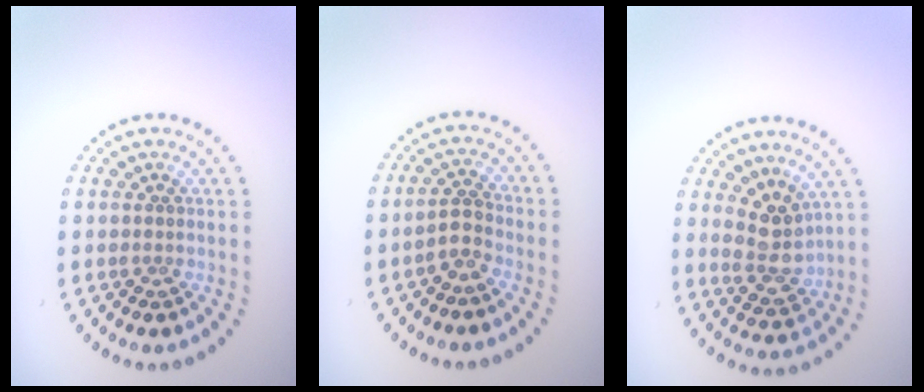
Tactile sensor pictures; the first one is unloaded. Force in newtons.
{"total": 1.8, "press": 1.5, "slide": 1.0}
{"total": 3.2, "press": 2.8, "slide": 1.6}